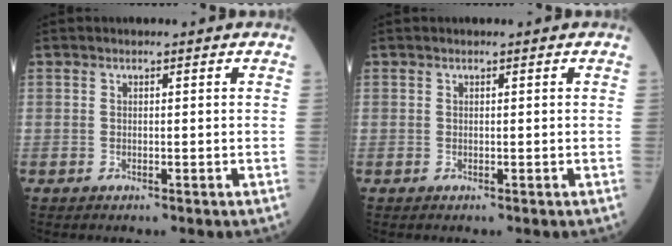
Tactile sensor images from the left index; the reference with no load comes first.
{"total": 0.0}